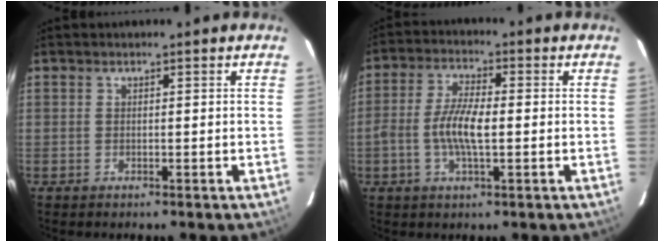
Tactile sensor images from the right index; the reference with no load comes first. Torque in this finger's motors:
{"motor_torque": [0.26, -0.01, 0.43, 0.08]}